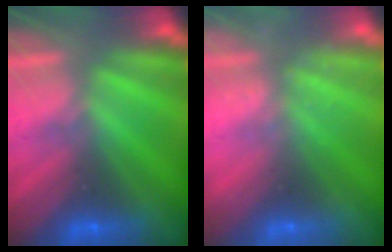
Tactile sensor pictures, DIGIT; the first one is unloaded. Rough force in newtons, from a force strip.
{"total": 2.2}